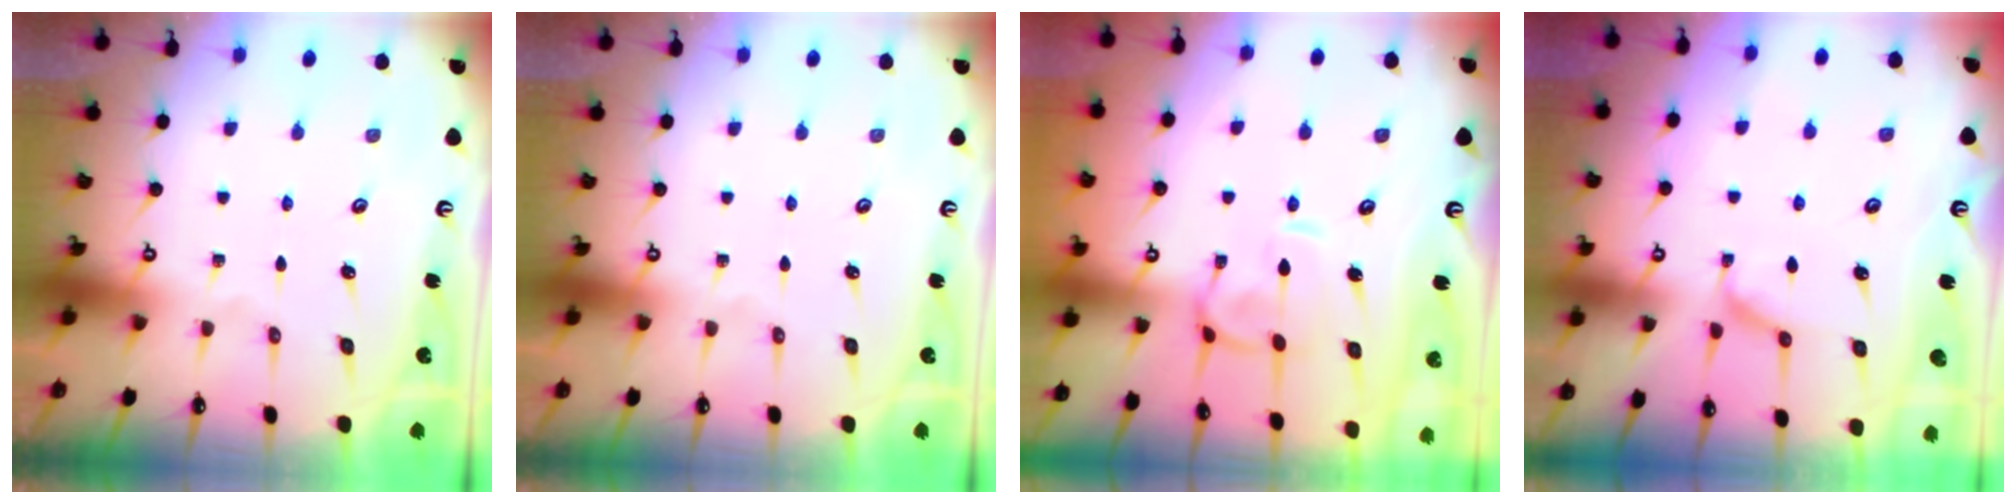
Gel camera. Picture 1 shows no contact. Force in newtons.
{"total": 0.0}
{"total": 2.6, "press": 2.5, "slide": 0.9}
{"total": 2.3, "press": 2.0, "slide": 1.1}